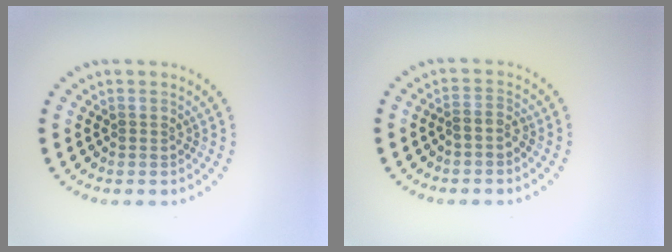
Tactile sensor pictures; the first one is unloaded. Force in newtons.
{"total": 1.1, "press": 0.8, "slide": 0.8}